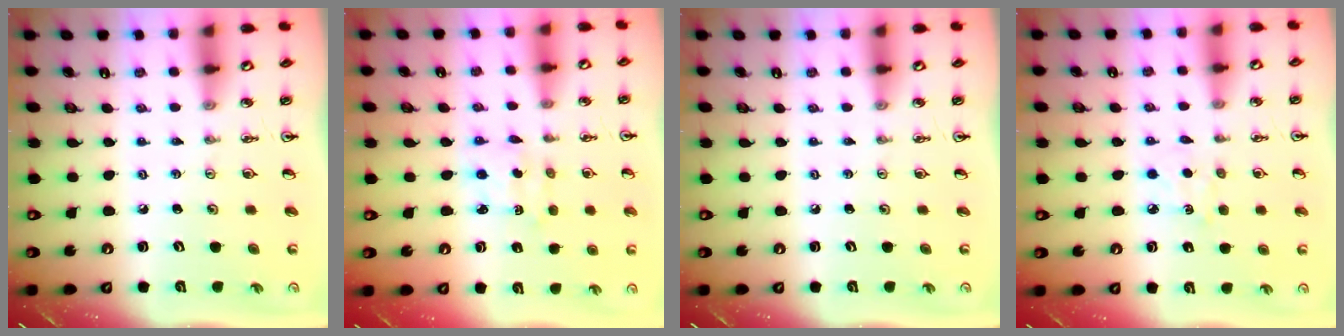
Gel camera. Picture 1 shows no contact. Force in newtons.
{"total": 2.0, "press": 1.9, "slide": 0.5}
{"total": 0.0}
{"total": 5.1, "press": 5.1, "slide": 0.5}